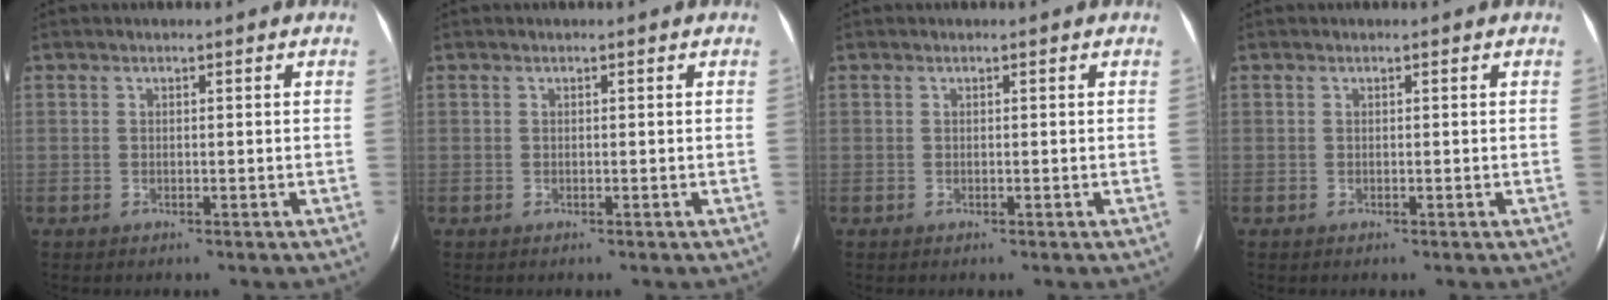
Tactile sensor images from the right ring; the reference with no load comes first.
{"total": 0.0}
{"total": 0.0}
{"total": 0.0}